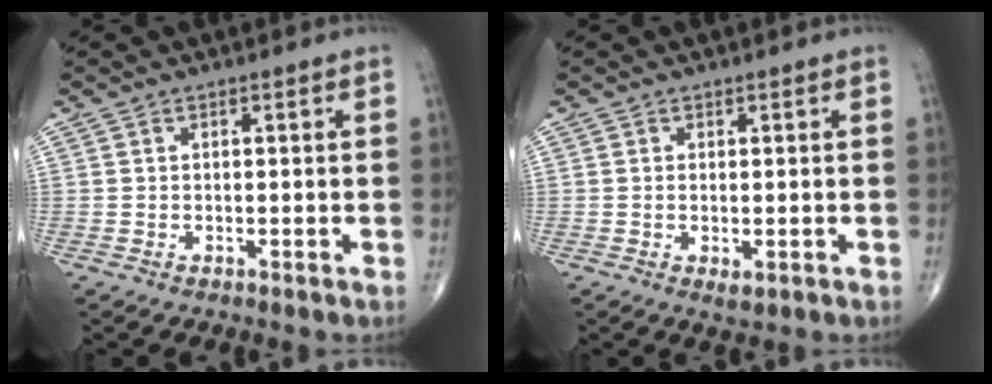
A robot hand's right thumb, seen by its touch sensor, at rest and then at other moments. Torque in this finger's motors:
{"motor_torque": [-0.50, -0.23, -0.13, 0.26, -0.01]}